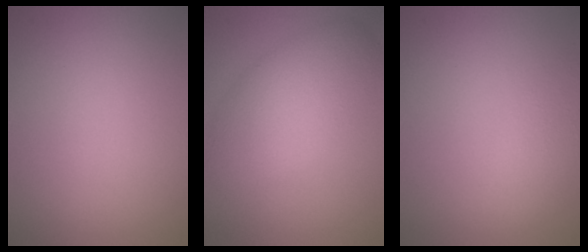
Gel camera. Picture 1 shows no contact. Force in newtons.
{"total": 5.6, "press": 5.6, "slide": 0.2}
{"total": 2.8, "press": 2.8, "slide": 0.1}